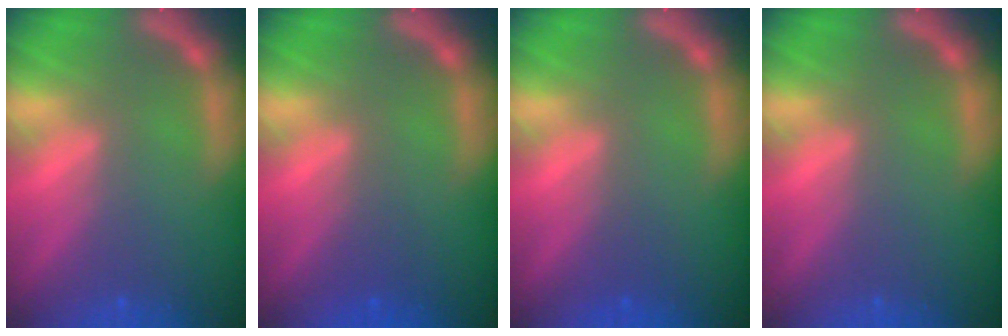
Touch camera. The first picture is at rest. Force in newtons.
{"total": 1.5}
{"total": 1.0}
{"total": 0.0}